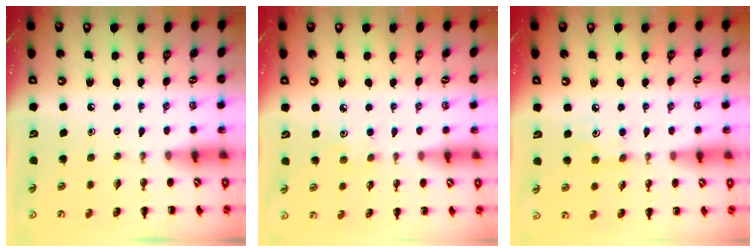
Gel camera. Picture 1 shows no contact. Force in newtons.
{"total": 3.9, "press": 3.8, "slide": 0.8}
{"total": 4.7, "press": 4.5, "slide": 1.3}